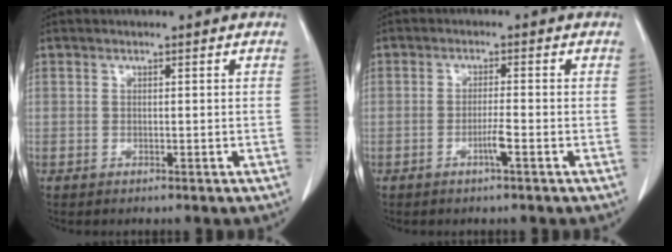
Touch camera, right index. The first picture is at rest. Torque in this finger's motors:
{"motor_torque": [-0.07, -0.01, 0.04, 0.01]}